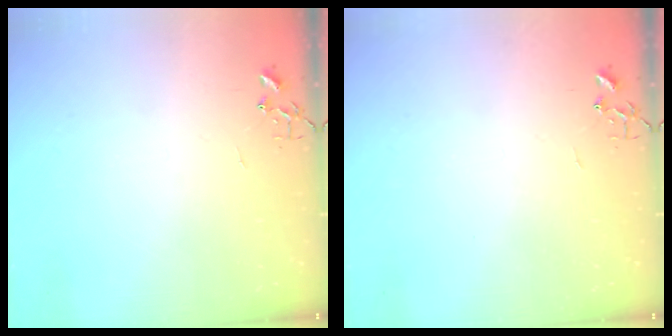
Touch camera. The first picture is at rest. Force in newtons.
{"total": 0.0}